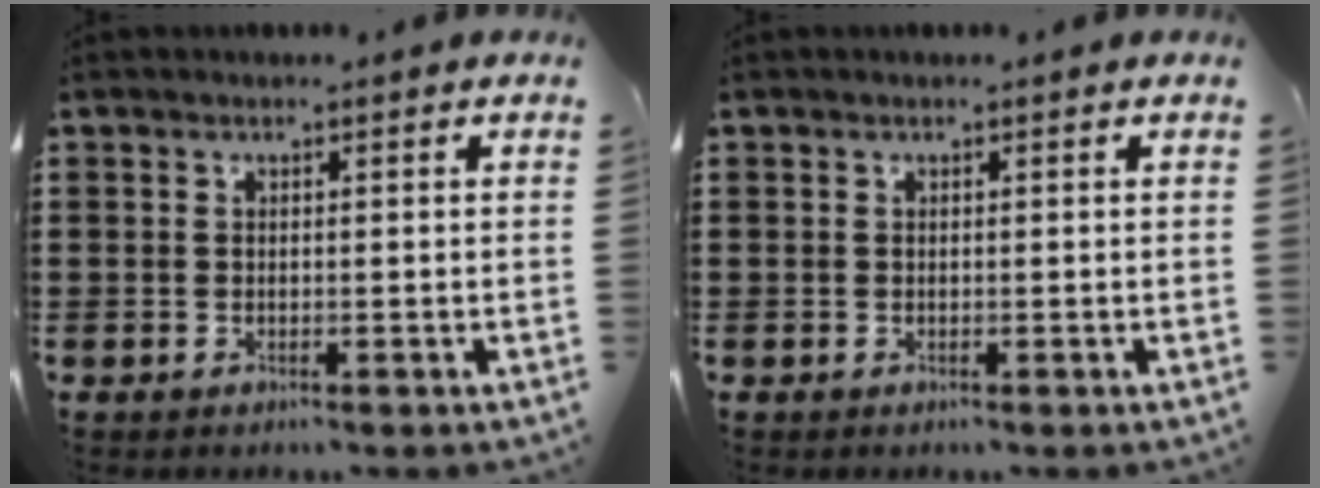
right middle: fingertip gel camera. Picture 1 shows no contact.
{"total": 0.0}